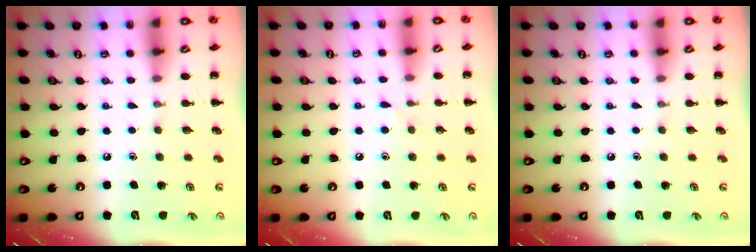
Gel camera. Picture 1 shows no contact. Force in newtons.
{"total": 4.9, "press": 4.5, "slide": 1.9}
{"total": 0.0}